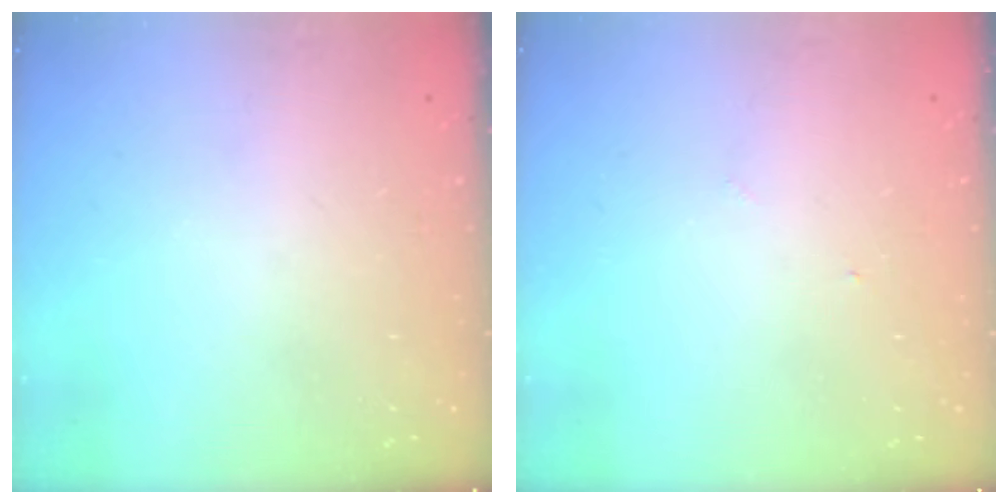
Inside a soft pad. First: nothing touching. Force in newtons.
{"total": 2.8, "press": 2.8, "slide": 0.3}